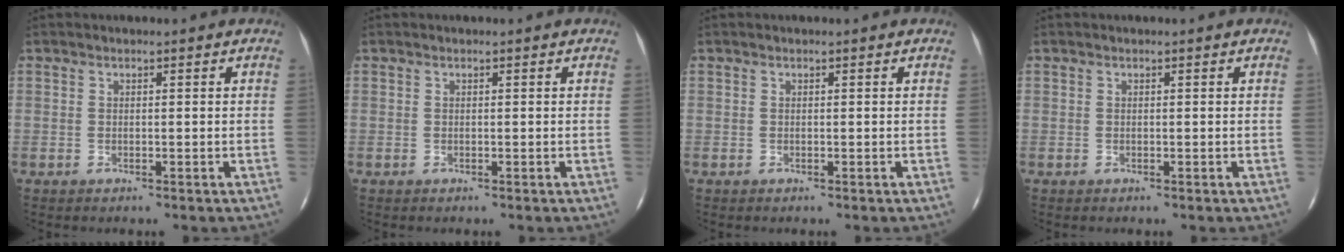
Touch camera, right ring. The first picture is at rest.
{"total": 0.0}
{"total": 0.0}
{"total": 0.0}